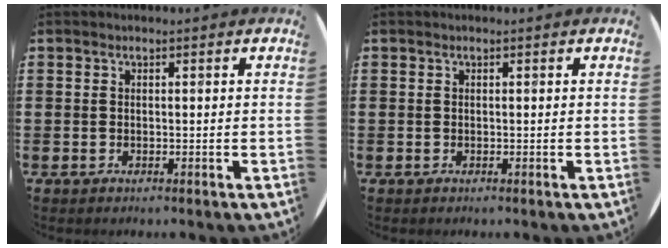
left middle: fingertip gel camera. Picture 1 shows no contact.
{"total": 0.0}